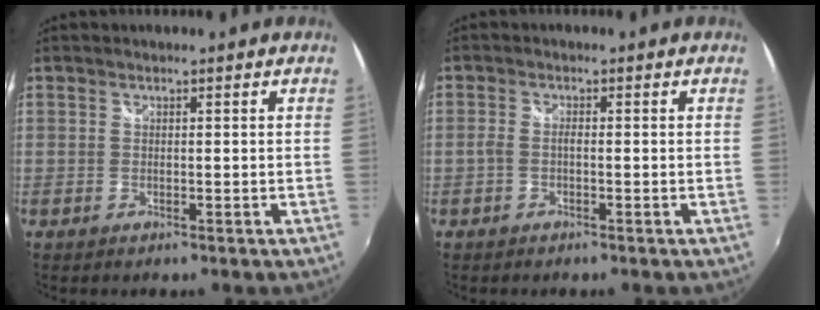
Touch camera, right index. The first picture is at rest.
{"total": 1.4, "force": [-0.6, 0.3, 1.2], "torque": [-0.028, 0.001, -0.013]}